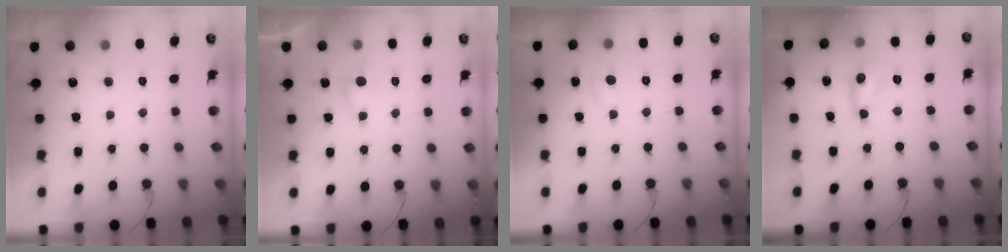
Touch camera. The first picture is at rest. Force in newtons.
{"total": 2.4, "press": 2.4, "slide": 0.3}
{"total": 4.1, "press": 4.1, "slide": 0.5}
{"total": 3.3, "press": 3.3, "slide": 0.3}